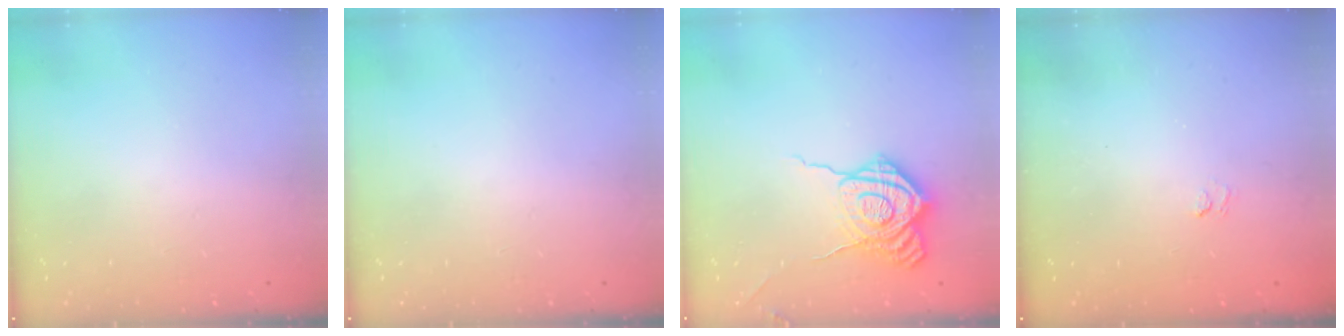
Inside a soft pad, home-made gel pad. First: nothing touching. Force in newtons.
{"total": 0.0}
{"total": 17.5, "press": 17.5, "slide": 0.8}
{"total": 1.6, "press": 1.0, "slide": 1.2}